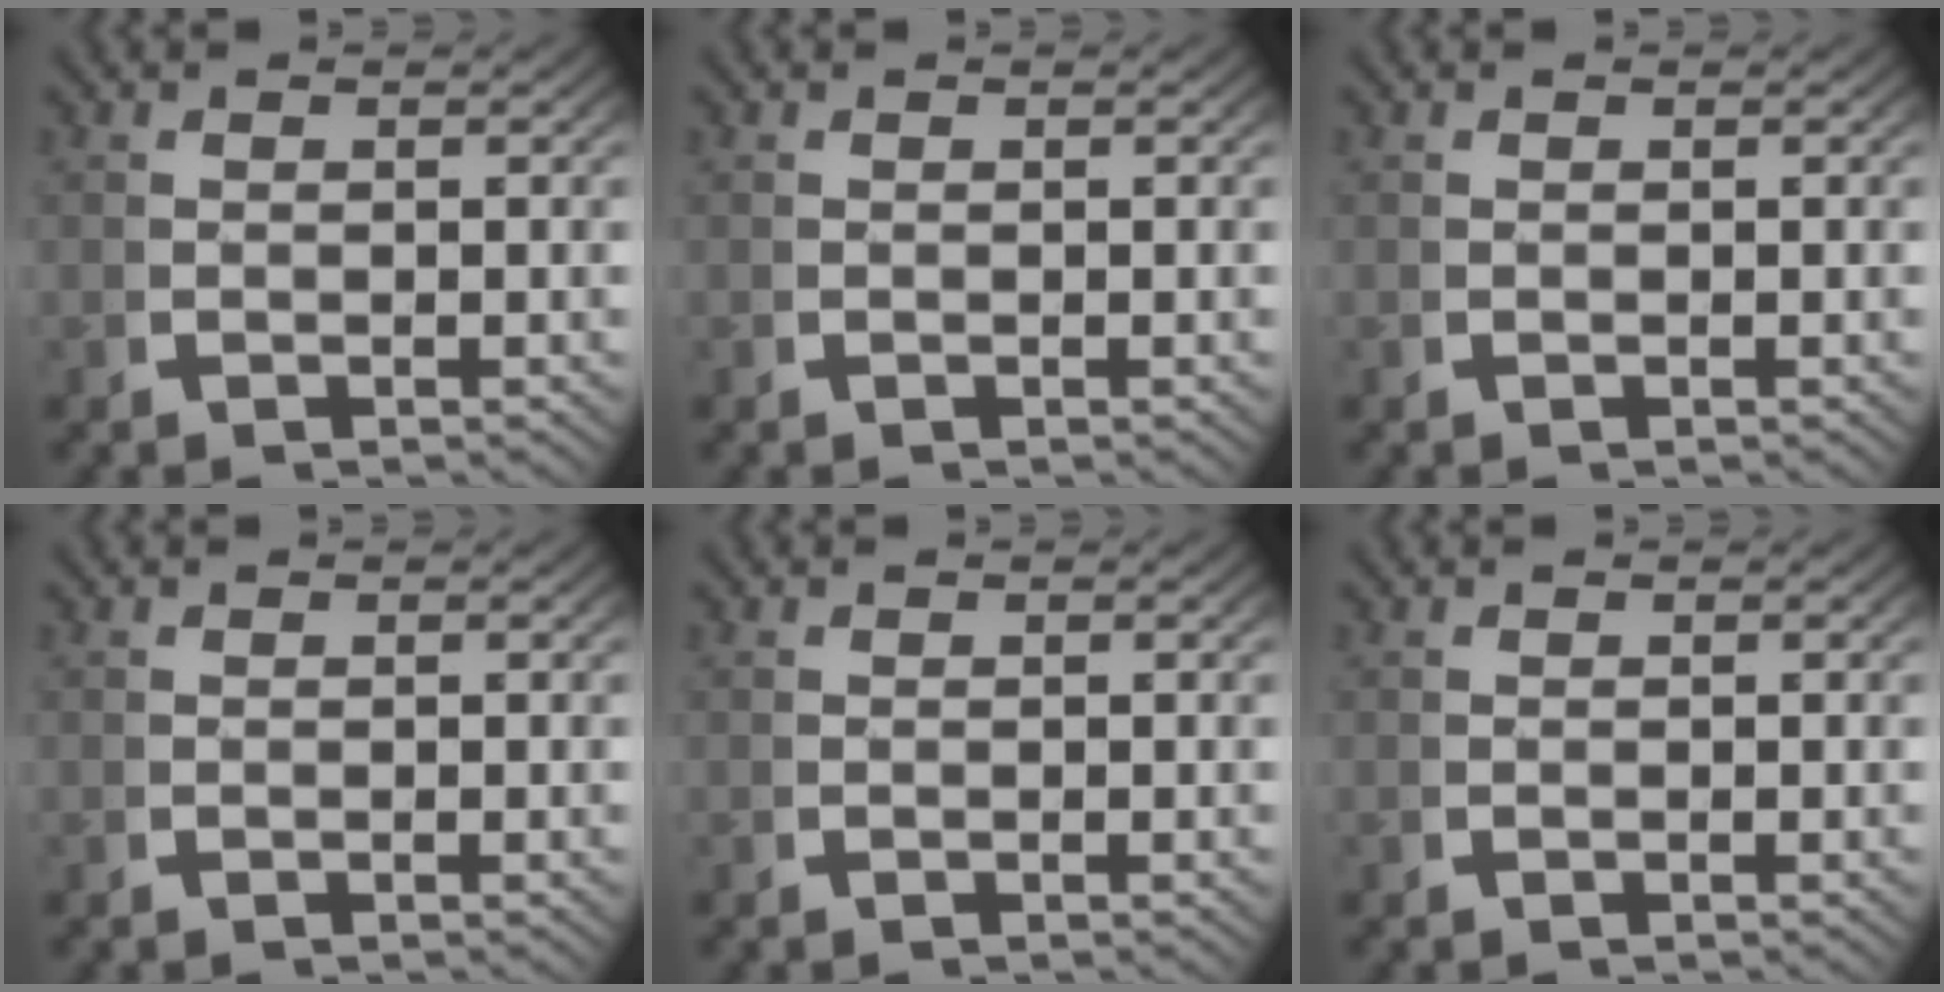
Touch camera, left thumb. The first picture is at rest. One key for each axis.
{"total": 0.0}
{"total": 0.0}
{"total": 0.0}
{"total": 0.0}
{"total": 0.0}